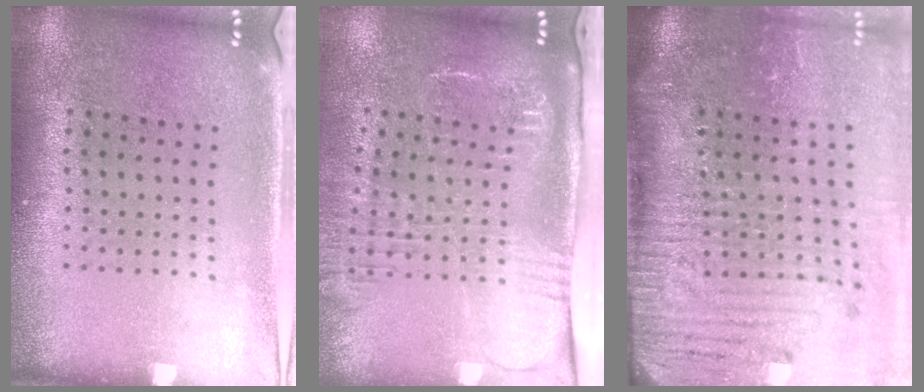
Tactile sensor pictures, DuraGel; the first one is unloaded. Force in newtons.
{"total": 2.7, "press": 2.1, "slide": 1.7}
{"total": 5.0, "press": 4.1, "slide": 2.8}